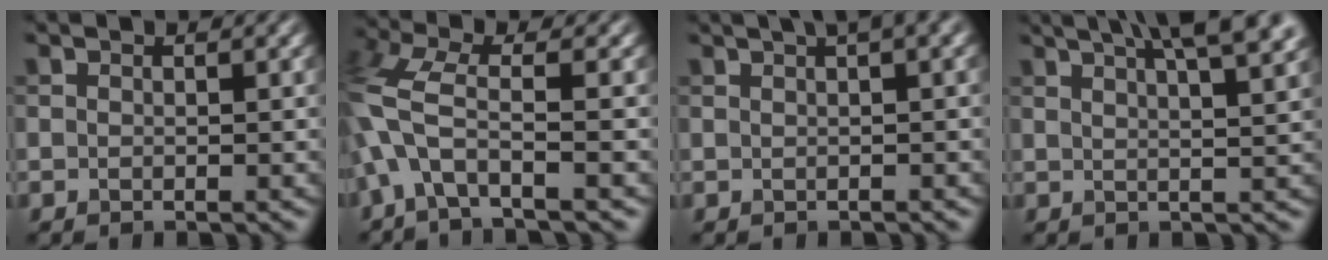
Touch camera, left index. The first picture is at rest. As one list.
[{"total": 6.1, "force": [-2.0, 2.0, 5.3], "torque": [-0.136, 0.008, -0.054]}, {"total": 5.0, "force": [2.8, 1.4, 3.9], "torque": [-0.045, 0.022, 0.028]}, {"total": 10.7, "force": [6.6, 3.6, 7.7], "torque": [-0.068, 0.048, 0.058]}]